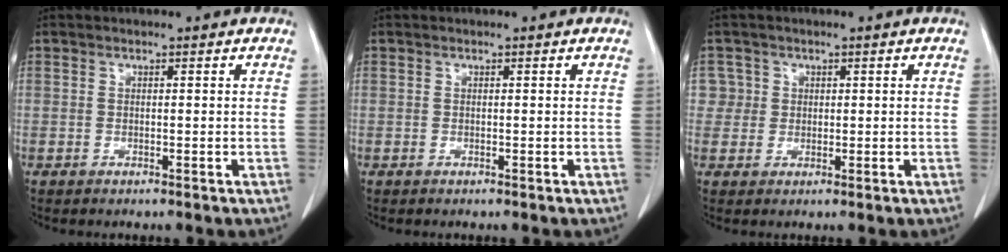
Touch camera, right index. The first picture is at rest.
{"total": 0.0}
{"total": 2.7, "force": [0.7, 2.6, -0.3], "torque": [0.026, 0.005, 0.006]}